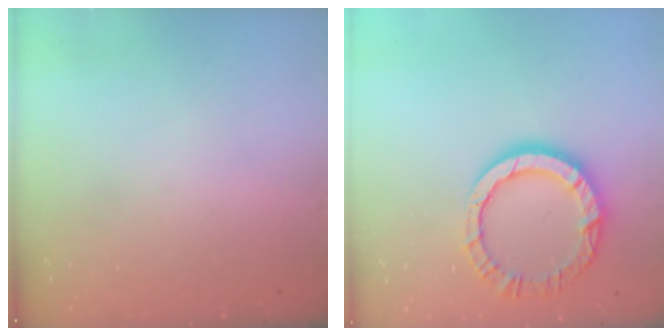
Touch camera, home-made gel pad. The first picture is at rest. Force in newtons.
{"total": 11.7, "press": 11.7, "slide": 1.2}